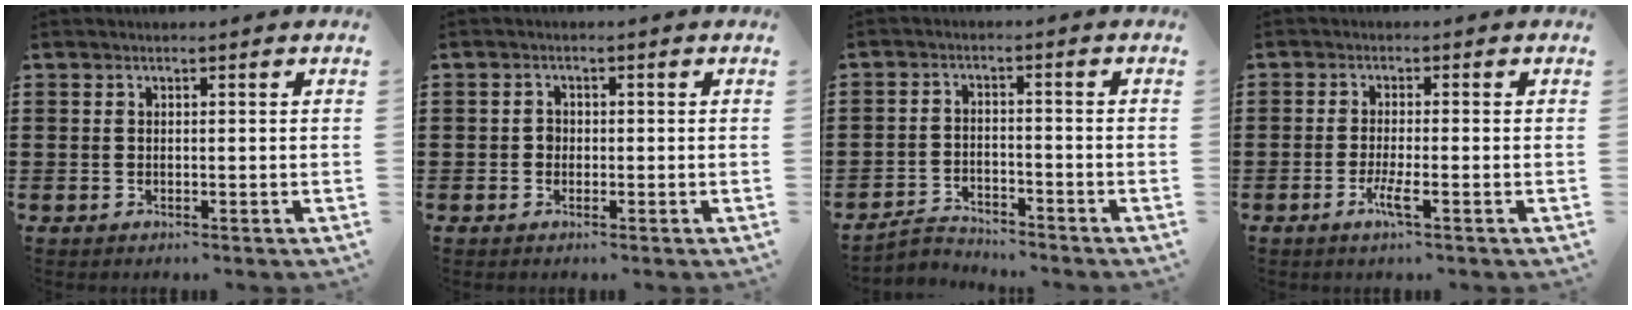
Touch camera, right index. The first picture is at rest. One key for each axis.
{"total": 1.2, "fx": -0.3, "fy": 1.0, "fz": 0.6, "tx": -0.014, "ty": 0.003, "tz": -0.006}
{"total": 2.9, "fx": -2.8, "fy": 0.8, "fz": 0.2, "tx": -0.019, "ty": 0.000, "tz": -0.062}
{"total": 3.7, "fx": -1.7, "fy": 0.3, "fz": 3.3, "tx": -0.069, "ty": -0.012, "tz": -0.034}